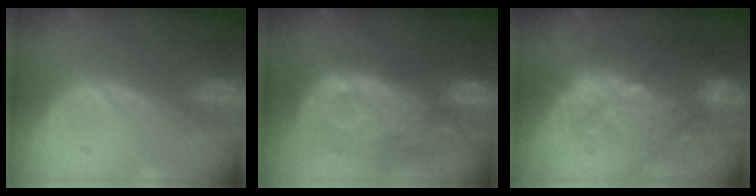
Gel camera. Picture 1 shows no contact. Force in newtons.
{"total": 11.2, "press": 10.3, "slide": 4.5}
{"total": 11.1, "press": 9.7, "slide": 5.4}